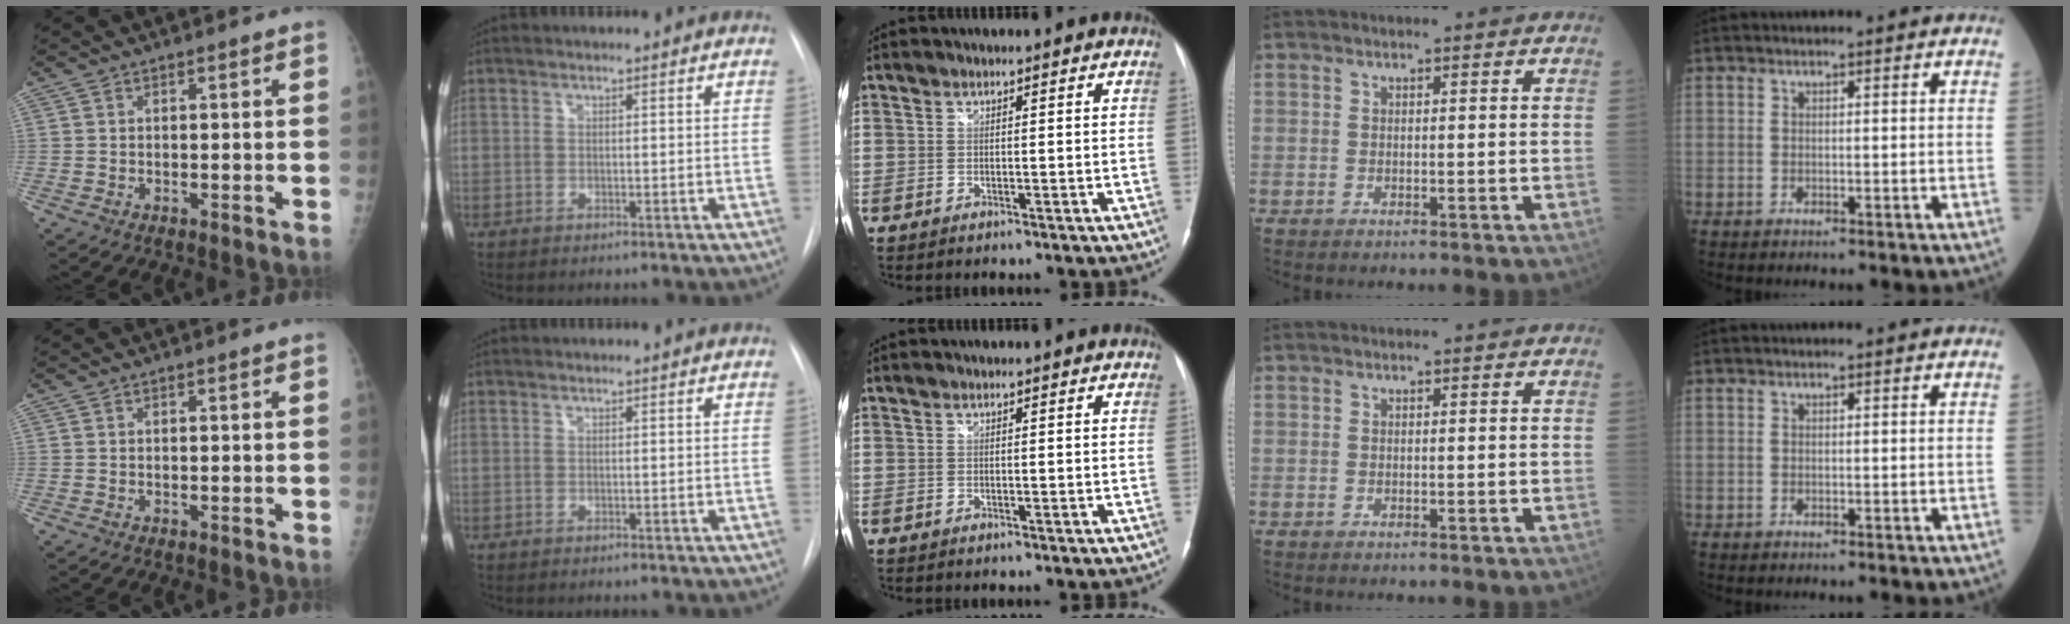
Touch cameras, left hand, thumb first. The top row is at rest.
{}